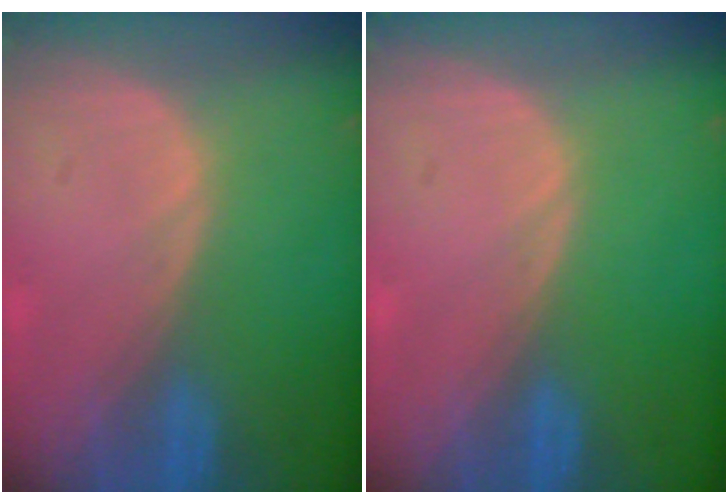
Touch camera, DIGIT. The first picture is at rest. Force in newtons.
{"total": 0.0}